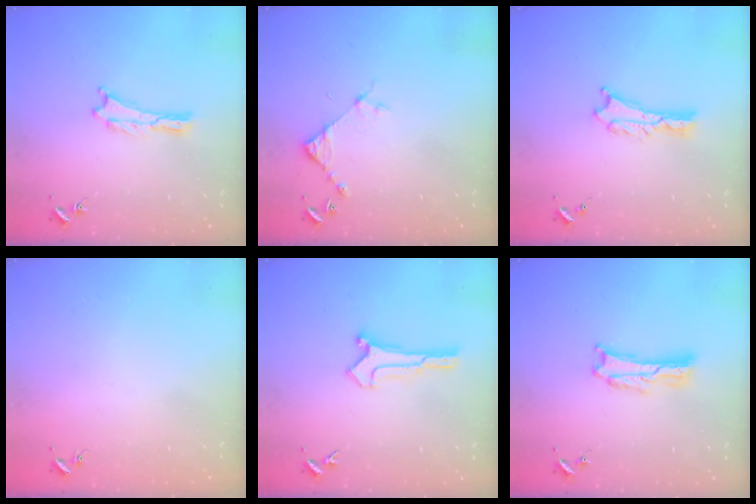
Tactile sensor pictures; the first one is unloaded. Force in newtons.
{"total": 4.3, "press": 4.3, "slide": 0.4}
{"total": 1.3, "press": 1.3, "slide": 0.1}
{"total": 0.0}
{"total": 0.6, "press": 0.6, "slide": 0.0}
{"total": 2.8, "press": 2.7, "slide": 0.4}